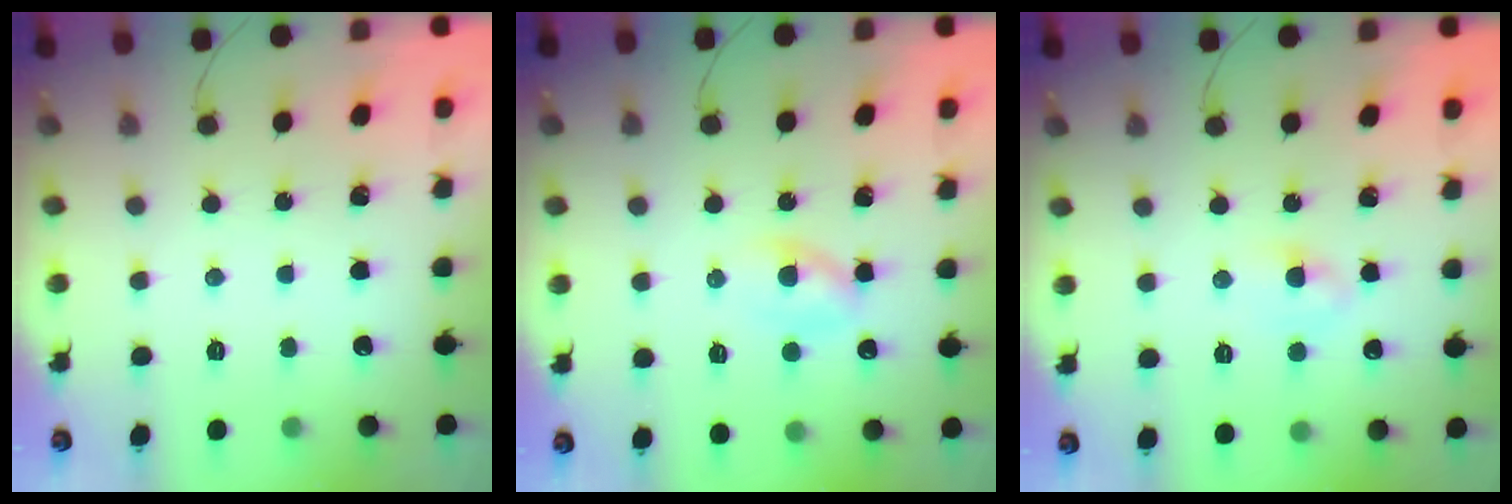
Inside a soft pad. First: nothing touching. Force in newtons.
{"total": 3.3, "press": 3.1, "slide": 1.2}
{"total": 3.8, "press": 3.7, "slide": 1.0}